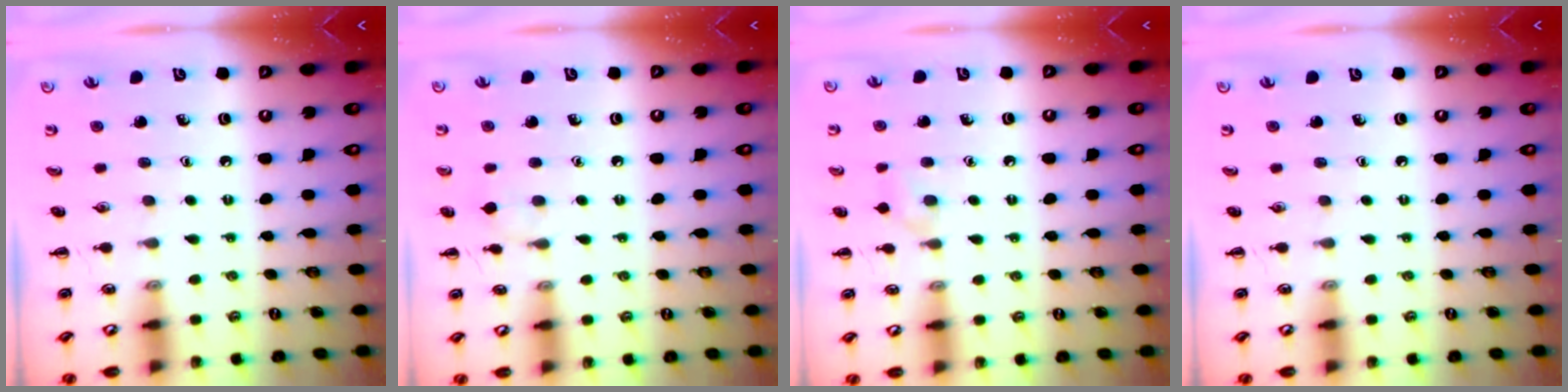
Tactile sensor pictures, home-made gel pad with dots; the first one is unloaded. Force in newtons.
{"total": 5.0, "press": 4.7, "slide": 1.7}
{"total": 5.4, "press": 5.2, "slide": 1.6}
{"total": 0.0}